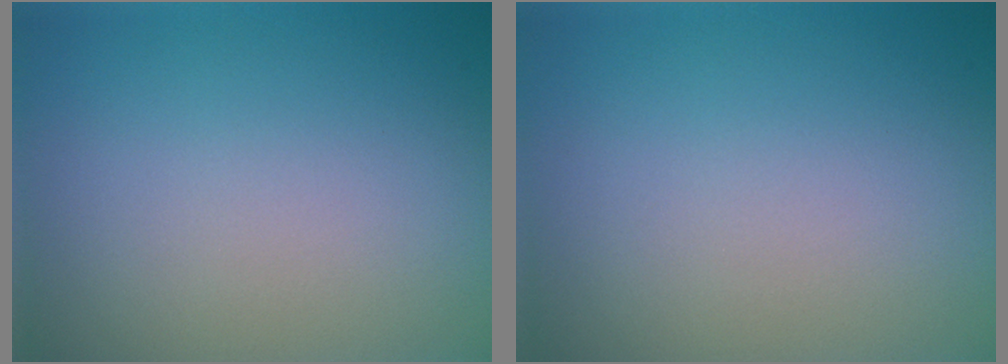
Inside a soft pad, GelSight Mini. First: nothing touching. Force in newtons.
{"total": 0.0}